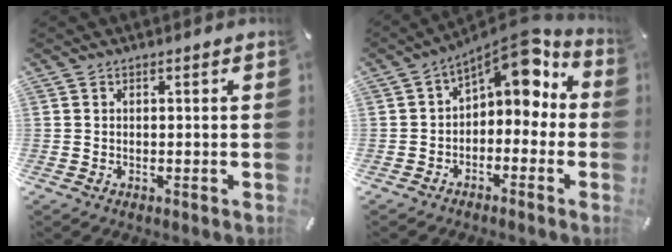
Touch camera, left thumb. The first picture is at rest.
{"total": 8.4, "force": [4.7, 4.7, 5.2], "torque": [-0.068, -0.045, 0.078]}